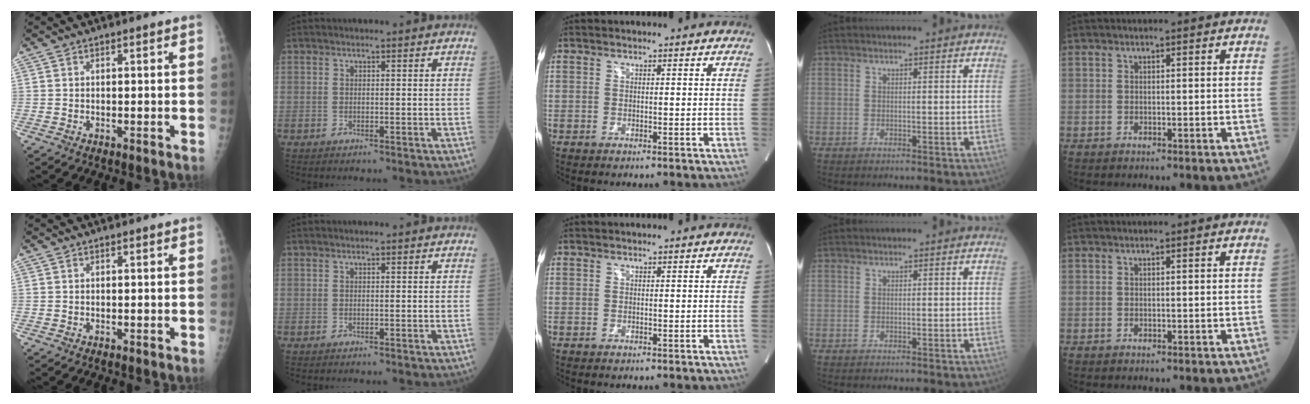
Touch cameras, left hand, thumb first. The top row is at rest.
{}